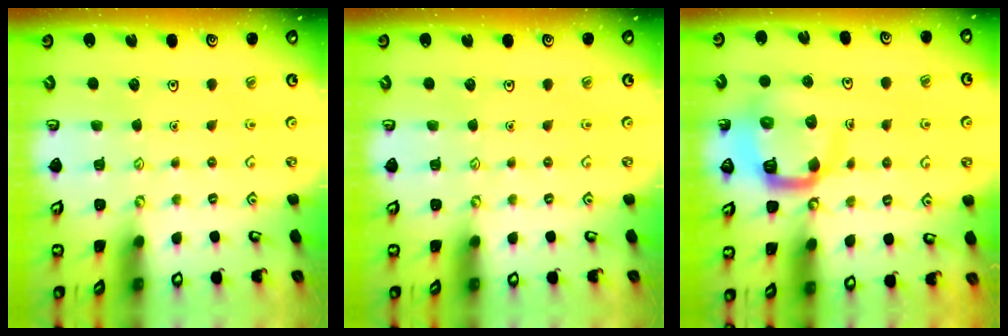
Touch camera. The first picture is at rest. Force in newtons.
{"total": 0.0}
{"total": 11.9, "press": 11.9, "slide": 1.3}